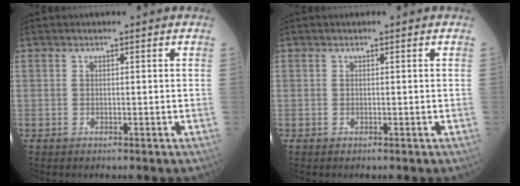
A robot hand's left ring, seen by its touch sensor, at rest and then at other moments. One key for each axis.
{"total": 0.0}